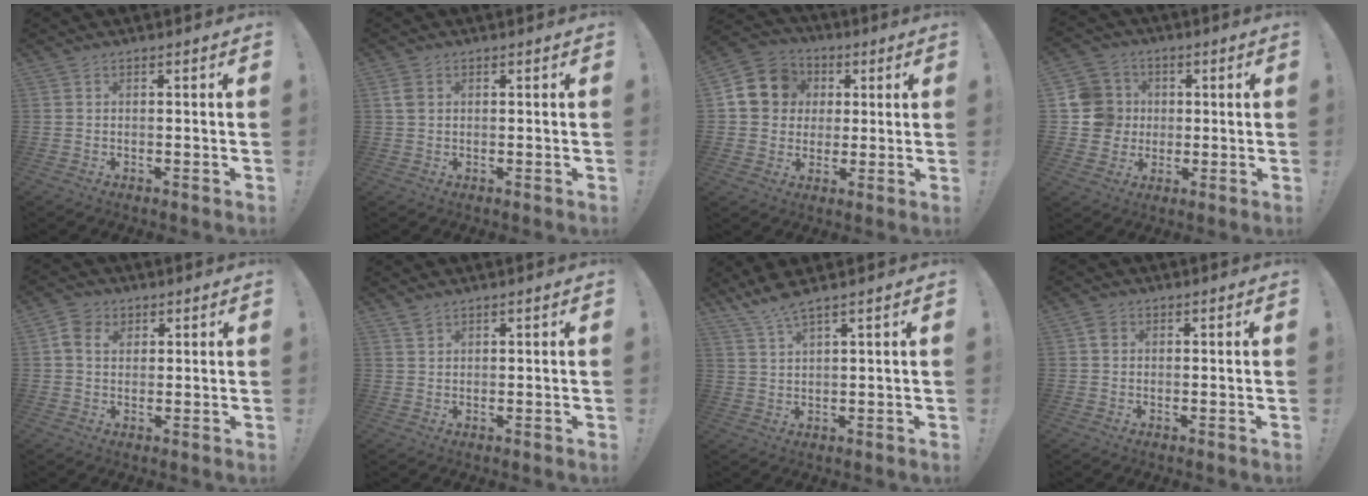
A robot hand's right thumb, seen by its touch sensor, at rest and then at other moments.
{"total": 3.0, "force": [1.1, 2.0, 1.9], "torque": [-0.033, 0.002, 0.021]}
{"total": 12.6, "force": [2.8, 11.5, 4.5], "torque": [-0.057, 0.003, 0.062]}
{"total": 11.2, "force": [1.0, 10.8, 2.8], "torque": [-0.038, 0.002, 0.027]}
{"total": 6.8, "force": [2.7, 4.9, 3.9], "torque": [-0.079, 0.002, 0.052]}
{"total": 1.9, "force": [1.5, 0.8, 0.7], "torque": [-0.007, -0.007, 0.028]}
{"total": 5.2, "force": [4.3, 0.2, 2.9], "torque": [-0.067, -0.018, 0.078]}
{"total": 2.4, "force": [0.8, 2.0, 1.1], "torque": [-0.019, 0.004, 0.015]}